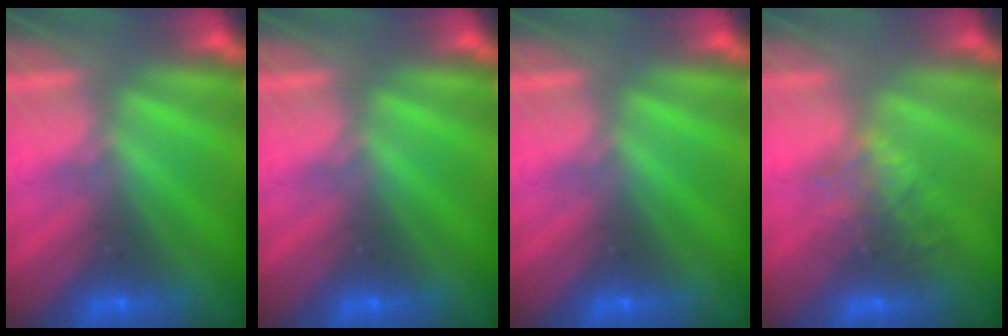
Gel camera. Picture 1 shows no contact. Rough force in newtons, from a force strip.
{"total": 0.0}
{"total": 0.0}
{"total": 3.9}